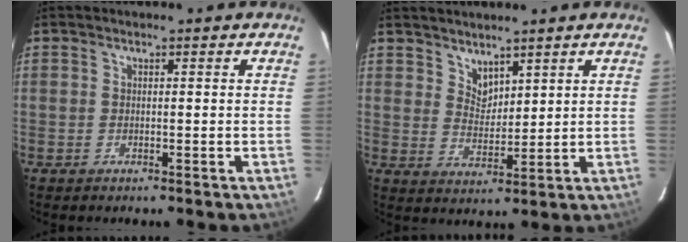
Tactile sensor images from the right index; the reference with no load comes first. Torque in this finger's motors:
{"motor_torque": [-0.18, 0.00, -0.03, 0.00]}